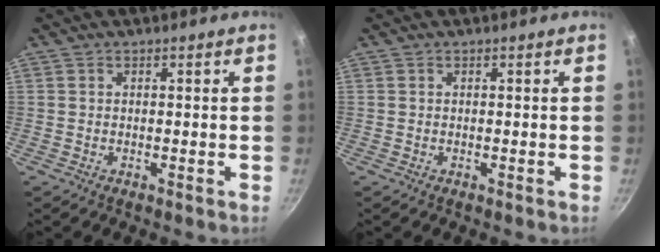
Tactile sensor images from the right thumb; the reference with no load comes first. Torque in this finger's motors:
{"motor_torque": [-0.01, 0.00, -0.20, -0.20, 0.00]}